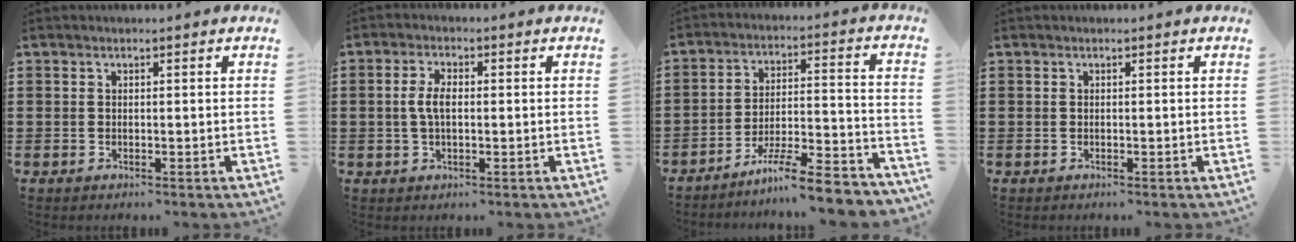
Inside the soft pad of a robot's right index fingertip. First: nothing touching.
{"total": 3.9, "force": [0.0, 1.8, 3.5], "torque": [-0.083, 0.001, -0.007]}
{"total": 9.0, "force": [-7.8, 0.3, 4.5], "torque": [-0.066, 0.011, -0.149]}
{"total": 0.0}